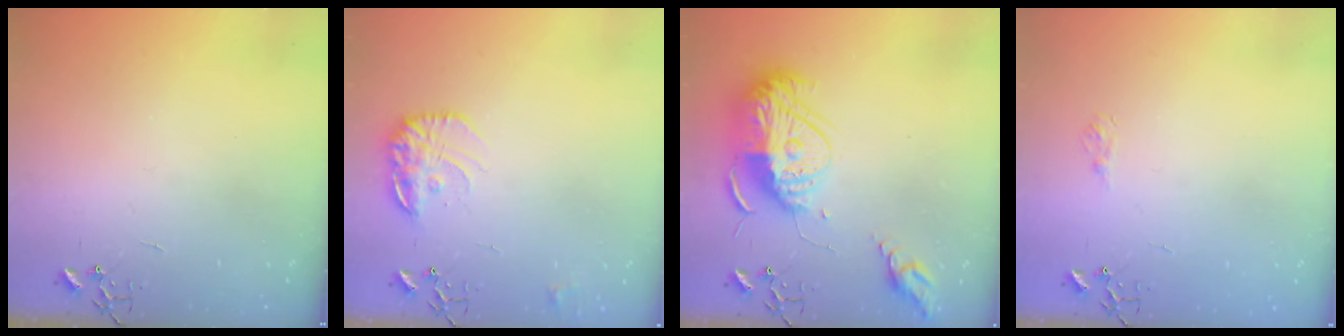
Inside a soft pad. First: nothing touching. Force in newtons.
{"total": 13.9, "press": 13.8, "slide": 0.6}
{"total": 19.8, "press": 19.7, "slide": 2.1}
{"total": 6.1, "press": 6.1, "slide": 0.7}